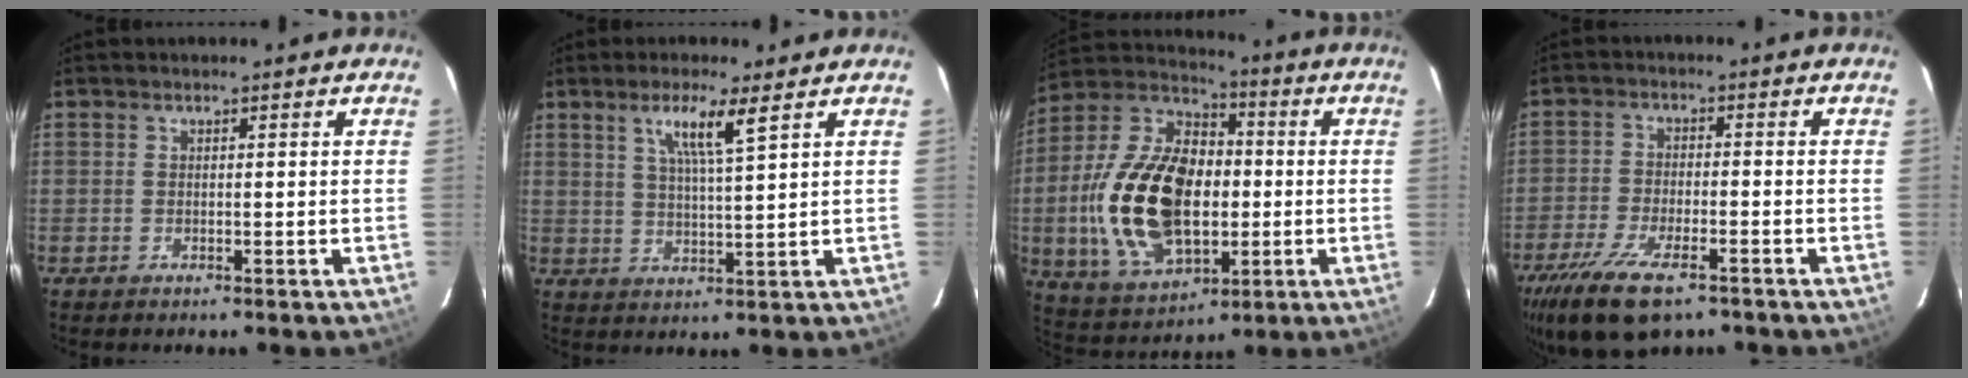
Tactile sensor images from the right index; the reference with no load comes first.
{"total": 6.3, "force": [3.5, -0.1, 5.2], "torque": [-0.094, -0.001, 0.063]}
{"total": 23.0, "force": [-2.4, 14.0, 18.1], "torque": [-0.380, 0.011, -0.028]}
{"total": 13.9, "force": [-9.3, 5.1, 8.9], "torque": [-0.203, -0.037, -0.167]}